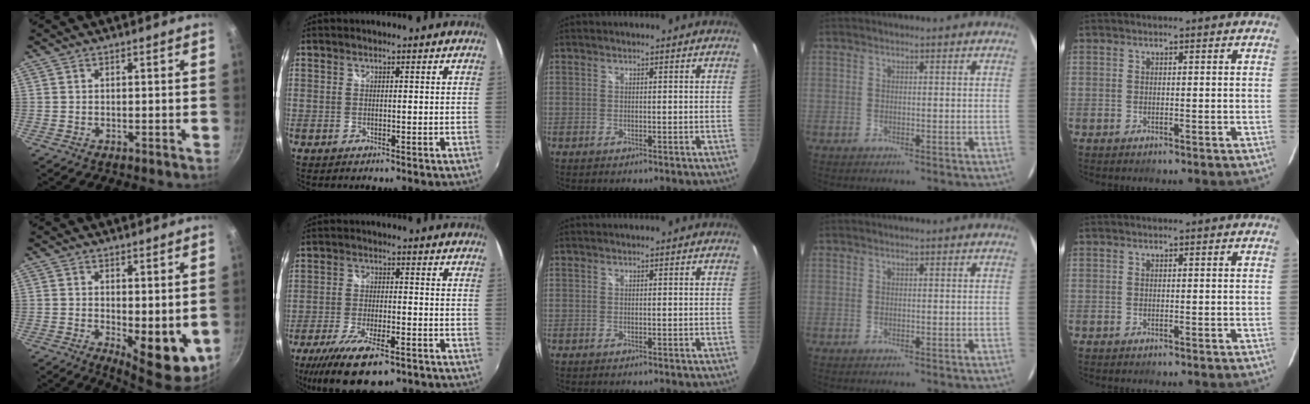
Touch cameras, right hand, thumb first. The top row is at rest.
{"thumb": {"total": 9.5, "force": [-0.6, 4.3, 8.4], "torque": [-0.095, -0.011, 0.006]}, "index": {"total": 14.5, "force": [-9.5, 4.6, 9.9], "torque": [-0.209, -0.044, -0.163]}}